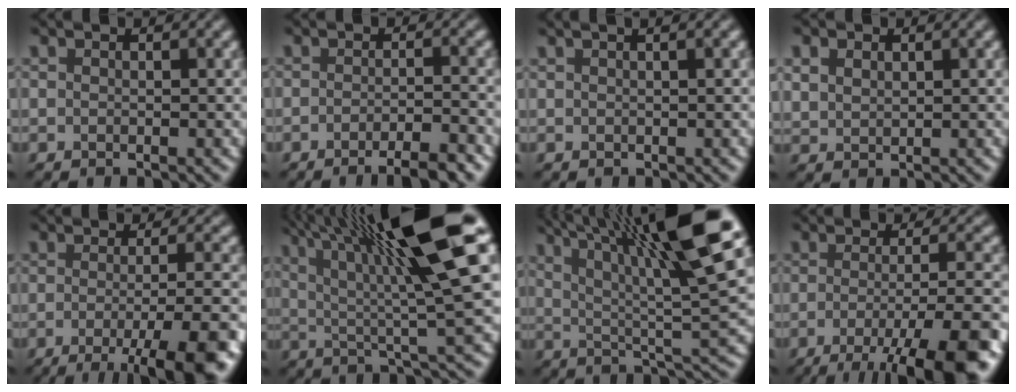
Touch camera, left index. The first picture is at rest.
{"total": 4.2, "force": [-2.9, 0.7, 3.0], "torque": [-0.044, 0.003, -0.045]}
{"total": 2.4, "force": [1.3, 0.8, 1.8], "torque": [-0.015, 0.007, 0.002]}
{"total": 1.6, "force": [1.0, 1.0, 0.8], "torque": [-0.022, 0.003, 0.022]}
{"total": 9.1, "force": [-4.1, 2.2, 7.9], "torque": [-0.095, -0.003, -0.054]}
{"total": 15.4, "force": [5.8, 2.6, 14.0], "torque": [-0.222, 0.018, 0.093]}
{"total": 13.7, "force": [6.7, 2.6, 11.6], "torque": [-0.188, 0.022, 0.109]}
{"total": 10.7, "force": [-5.3, 2.4, 8.9], "torque": [-0.119, -0.002, -0.080]}